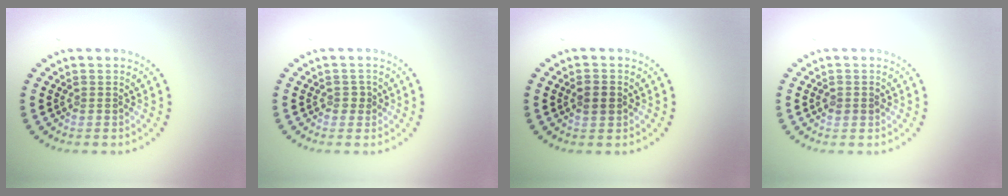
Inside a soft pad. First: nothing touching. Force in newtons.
{"total": 0.9, "press": 0.9, "slide": 0.2}
{"total": 1.7, "press": 1.7, "slide": 0.2}
{"total": 1.0, "press": 1.0, "slide": 0.3}